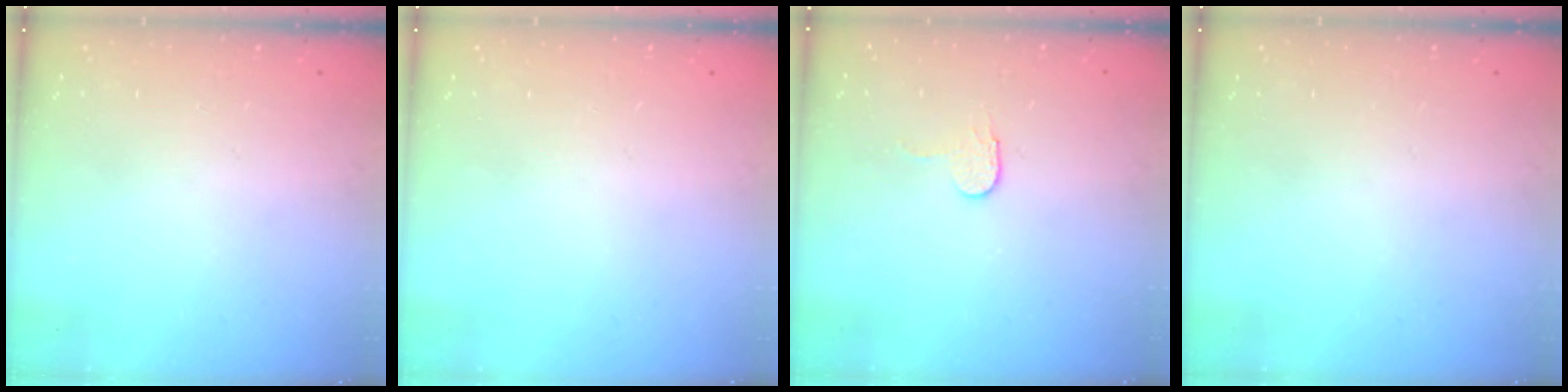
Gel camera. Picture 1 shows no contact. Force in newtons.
{"total": 0.0}
{"total": 3.5, "press": 3.5, "slide": 0.2}
{"total": 0.0}